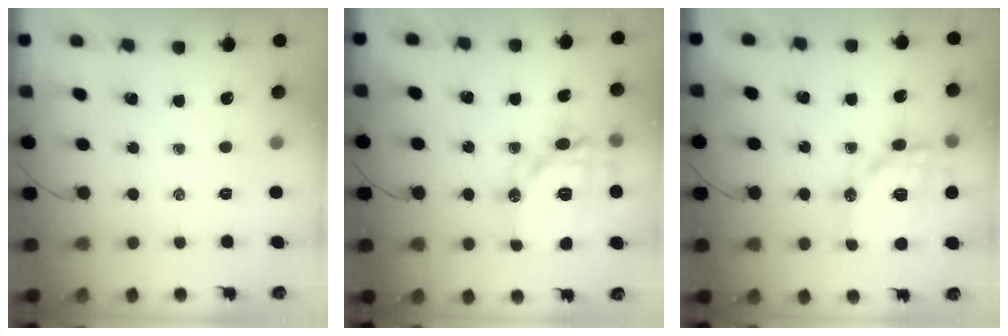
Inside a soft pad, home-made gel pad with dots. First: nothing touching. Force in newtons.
{"total": 17.5, "press": 17.4, "slide": 1.7}
{"total": 17.5, "press": 17.2, "slide": 3.0}